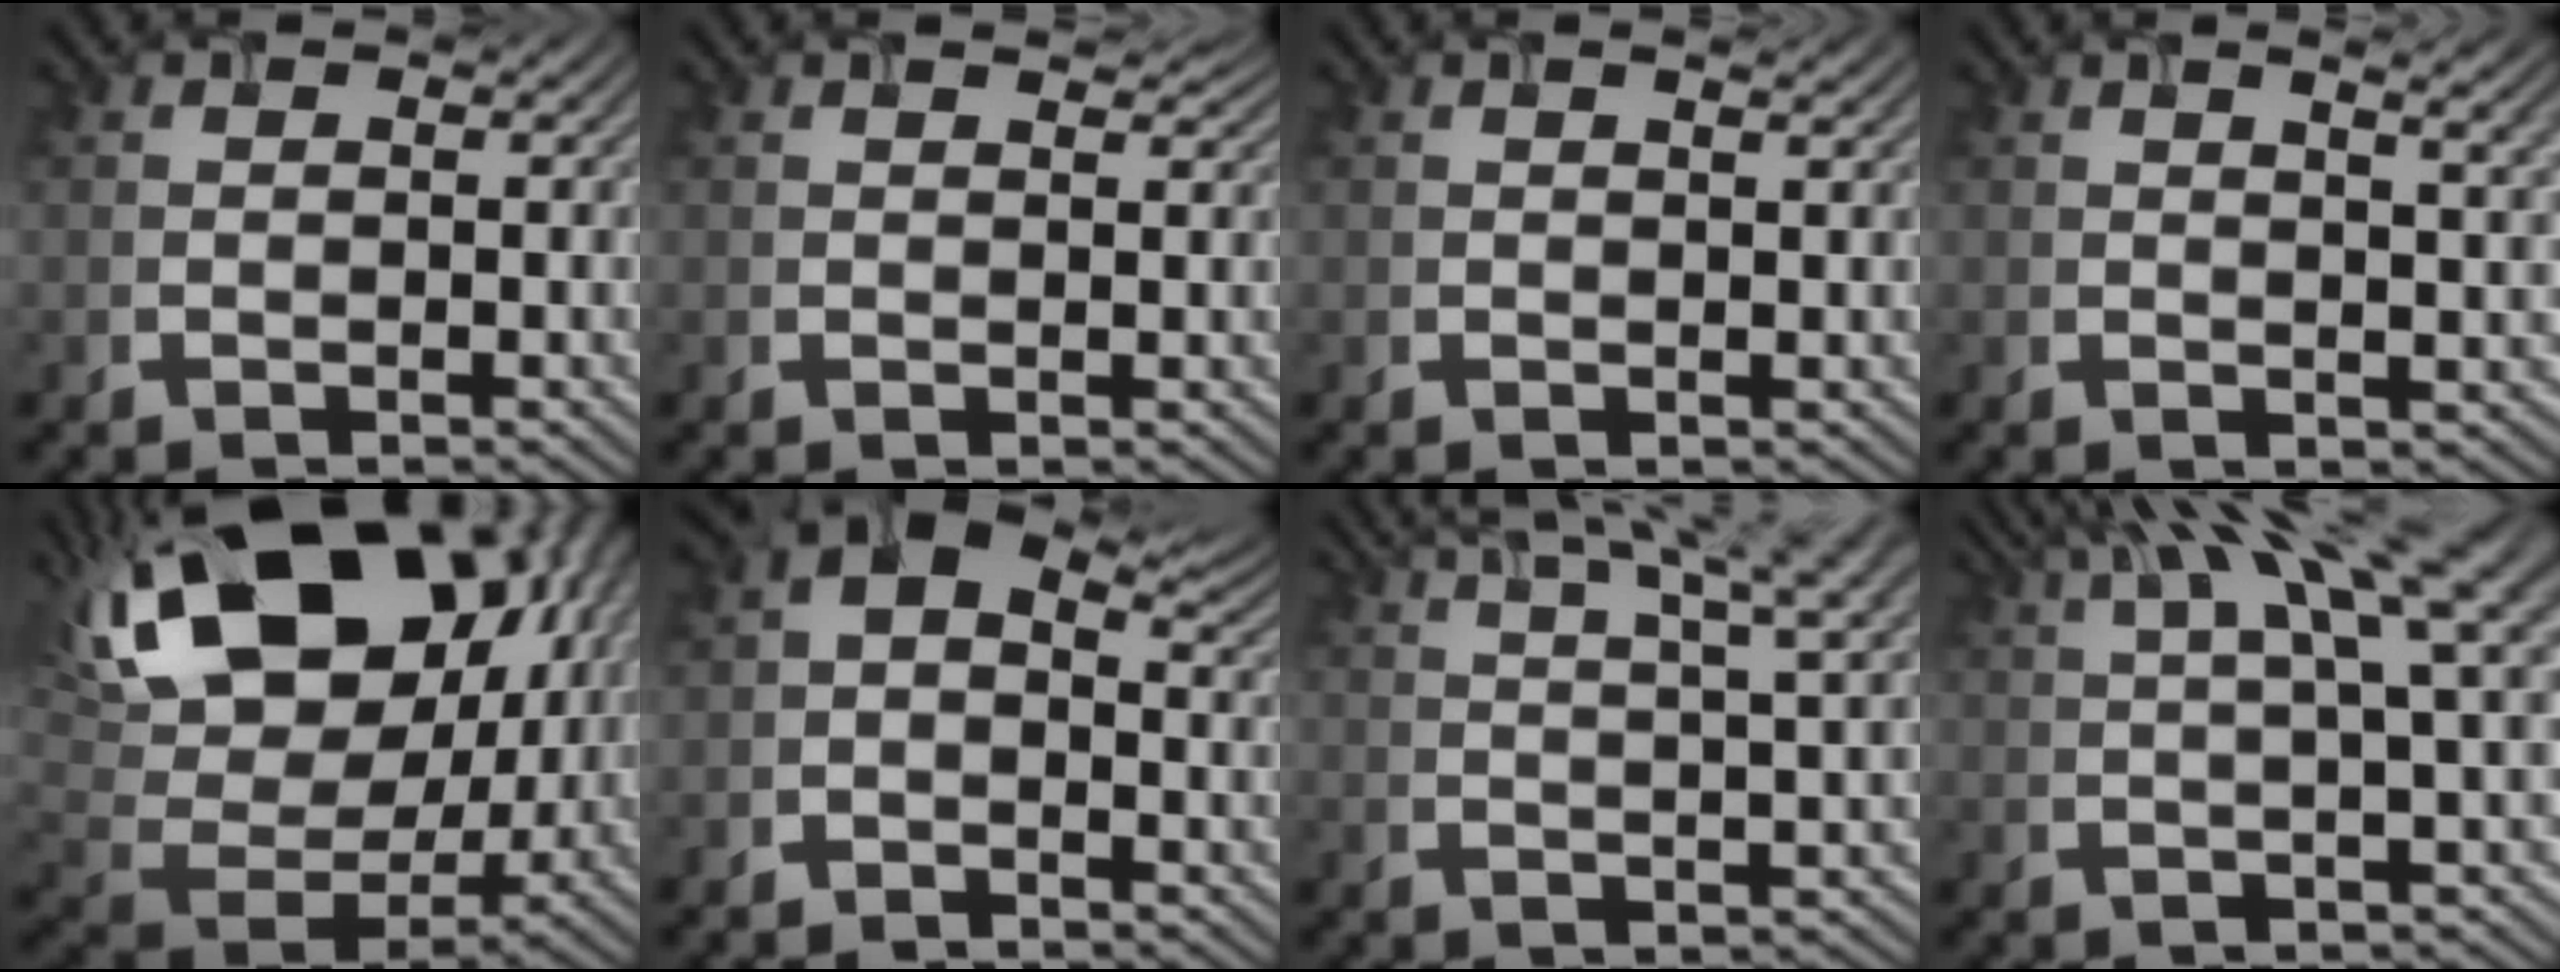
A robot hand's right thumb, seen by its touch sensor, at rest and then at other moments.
{"total": 1.9, "force": [1.5, 0.6, 1.0], "torque": [-0.024, -0.004, 0.025]}
{"total": 1.5, "force": [1.0, 0.2, 1.1], "torque": [-0.021, 0.000, 0.014]}
{"total": 5.0, "force": [2.4, 1.1, 4.2], "torque": [-0.063, 0.015, 0.029]}
{"total": 23.9, "force": [9.5, 14.8, 16.2], "torque": [-0.338, 0.050, 0.191]}
{"total": 5.7, "force": [1.0, 3.7, 4.1], "torque": [-0.074, 0.008, 0.004]}
{"total": 10.9, "force": [6.7, 2.2, 8.4], "torque": [-0.126, 0.023, 0.086]}
{"total": 13.6, "force": [6.5, 2.7, 11.7], "torque": [-0.181, 0.041, 0.101]}